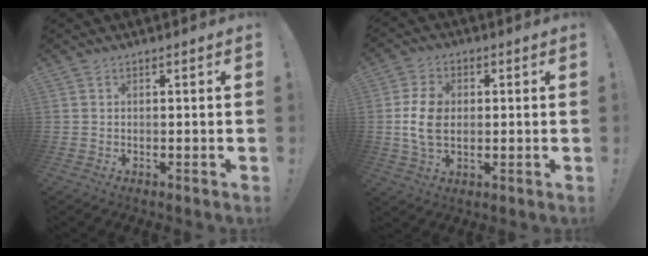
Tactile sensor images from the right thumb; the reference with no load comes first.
{"total": 10.2, "force": [-0.2, 6.9, 7.5], "torque": [-0.142, 0.000, -0.002]}